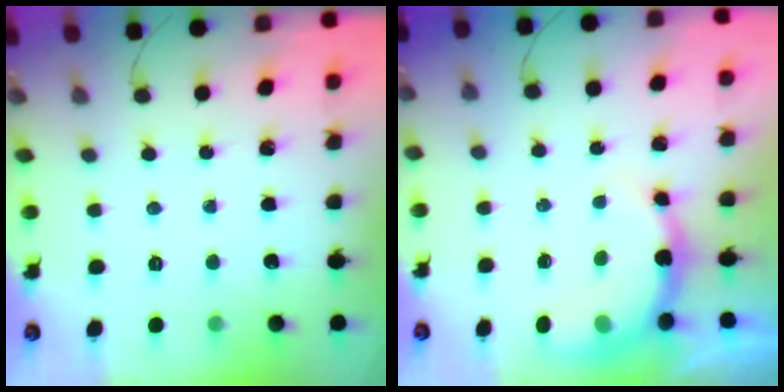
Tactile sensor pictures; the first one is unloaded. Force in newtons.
{"total": 9.0, "press": 8.9, "slide": 0.6}